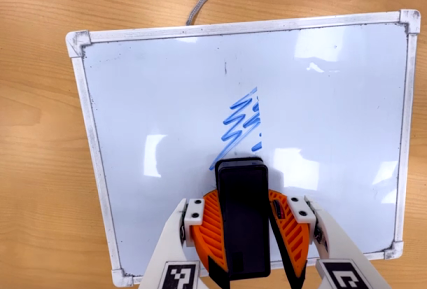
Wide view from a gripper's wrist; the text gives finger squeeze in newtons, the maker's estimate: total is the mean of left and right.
{"total": 7.5, "left": 8.6, "right": 6.5}